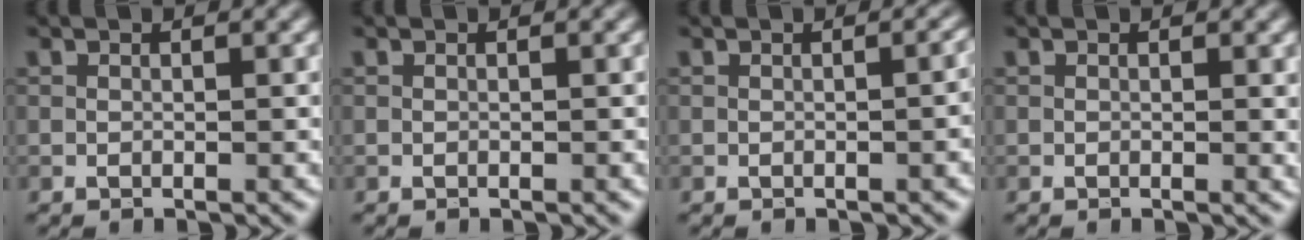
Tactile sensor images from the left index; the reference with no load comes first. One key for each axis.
{"total": 0.0}
{"total": 1.9, "fx": -0.3, "fy": 0.6, "fz": 1.7, "tx": -0.015, "ty": 0.003, "tz": -0.002}
{"total": 0.9, "fx": 0.1, "fy": 0.2, "fz": 0.8, "tx": -0.009, "ty": -0.003, "tz": 0.000}